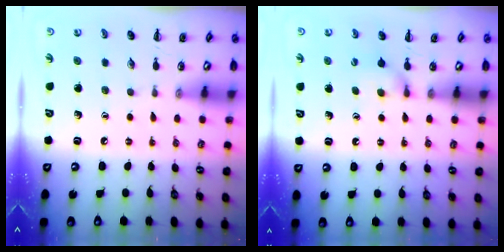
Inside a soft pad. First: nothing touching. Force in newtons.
{"total": 5.5, "press": 5.3, "slide": 1.7}